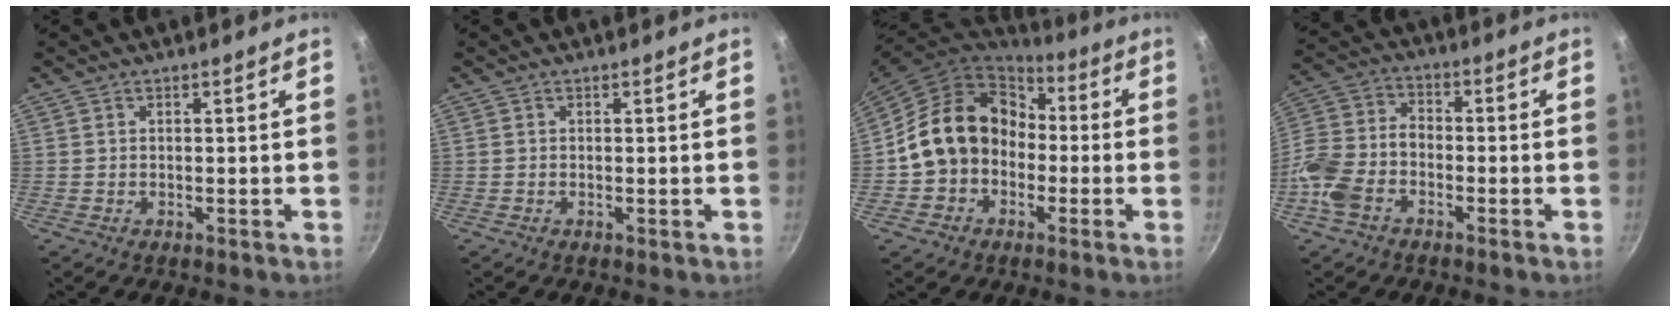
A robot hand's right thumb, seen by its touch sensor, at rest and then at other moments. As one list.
[{"total": 0.0}, {"total": 16.1, "force": [-1.1, 13.5, 8.8], "torque": [-0.125, 0.058, -0.024]}, {"total": 11.3, "force": [-5.0, 7.3, 7.0], "torque": [-0.138, 0.042, -0.112]}]